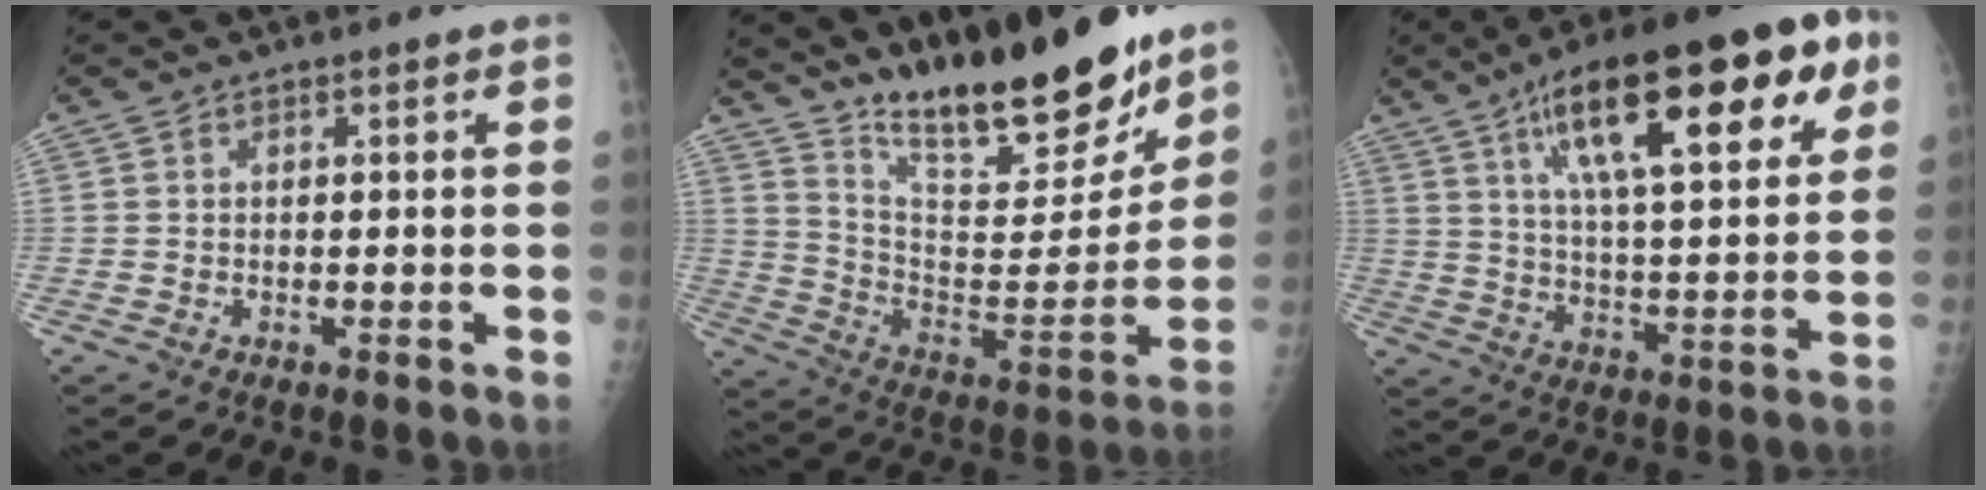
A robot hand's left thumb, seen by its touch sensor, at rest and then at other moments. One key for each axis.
{"total": 24.2, "fx": 19.2, "fy": 6.4, "fz": 13.3, "tx": -0.169, "ty": -0.105, "tz": 0.311}
{"total": 27.6, "fx": 12.9, "fy": 9.0, "fz": 22.7, "tx": -0.324, "ty": -0.007, "tz": 0.203}